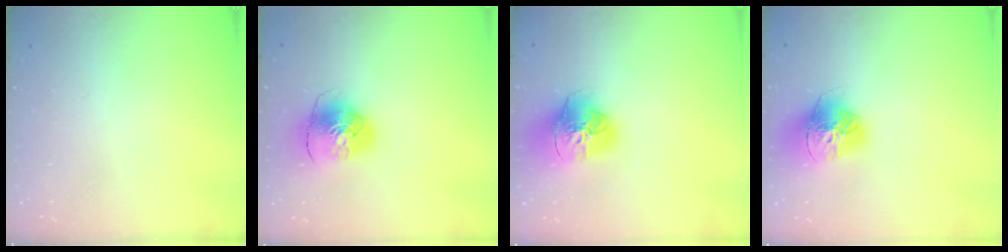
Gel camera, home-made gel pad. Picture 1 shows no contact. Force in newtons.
{"total": 9.4, "press": 9.2, "slide": 1.5}
{"total": 18.3, "press": 18.2, "slide": 2.1}
{"total": 15.9, "press": 15.8, "slide": 1.4}